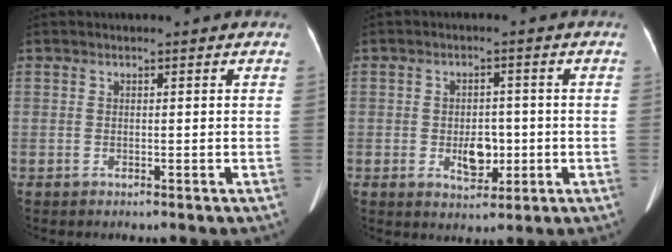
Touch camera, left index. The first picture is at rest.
{"total": 4.7, "force": [-0.9, 2.9, 3.6], "torque": [-0.057, 0.002, -0.008]}